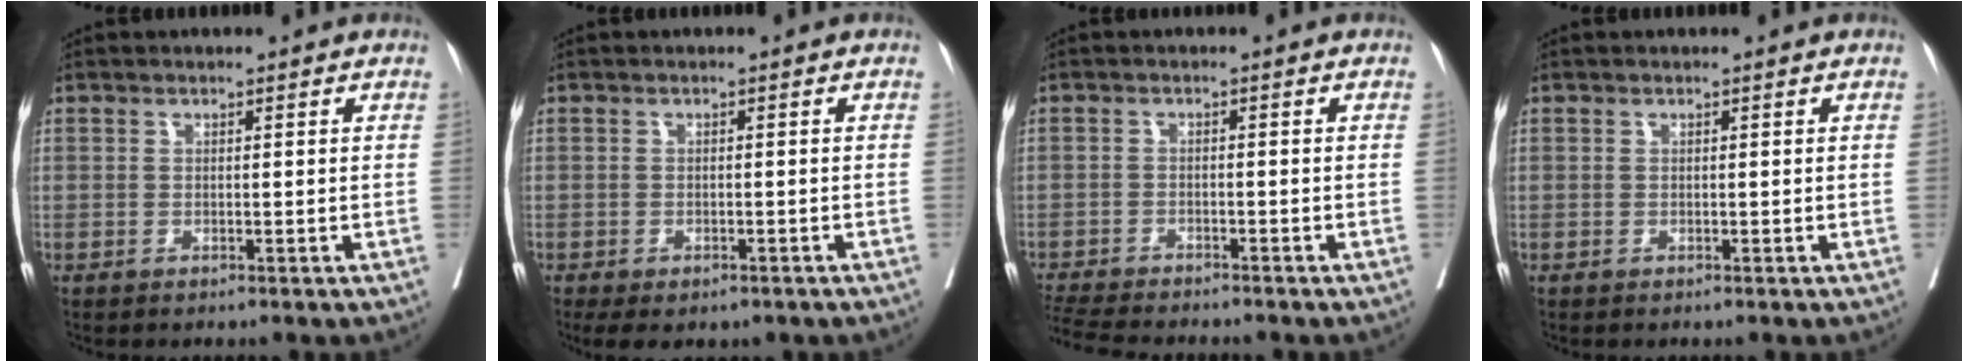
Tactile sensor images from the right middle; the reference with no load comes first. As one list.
[{"total": 5.4, "force": [-3.8, 2.6, 2.8], "torque": [-0.035, -0.007, -0.046]}, {"total": 9.2, "force": [-8.4, 0.9, 3.6], "torque": [-0.057, -0.014, -0.132]}, {"total": 0.0}]